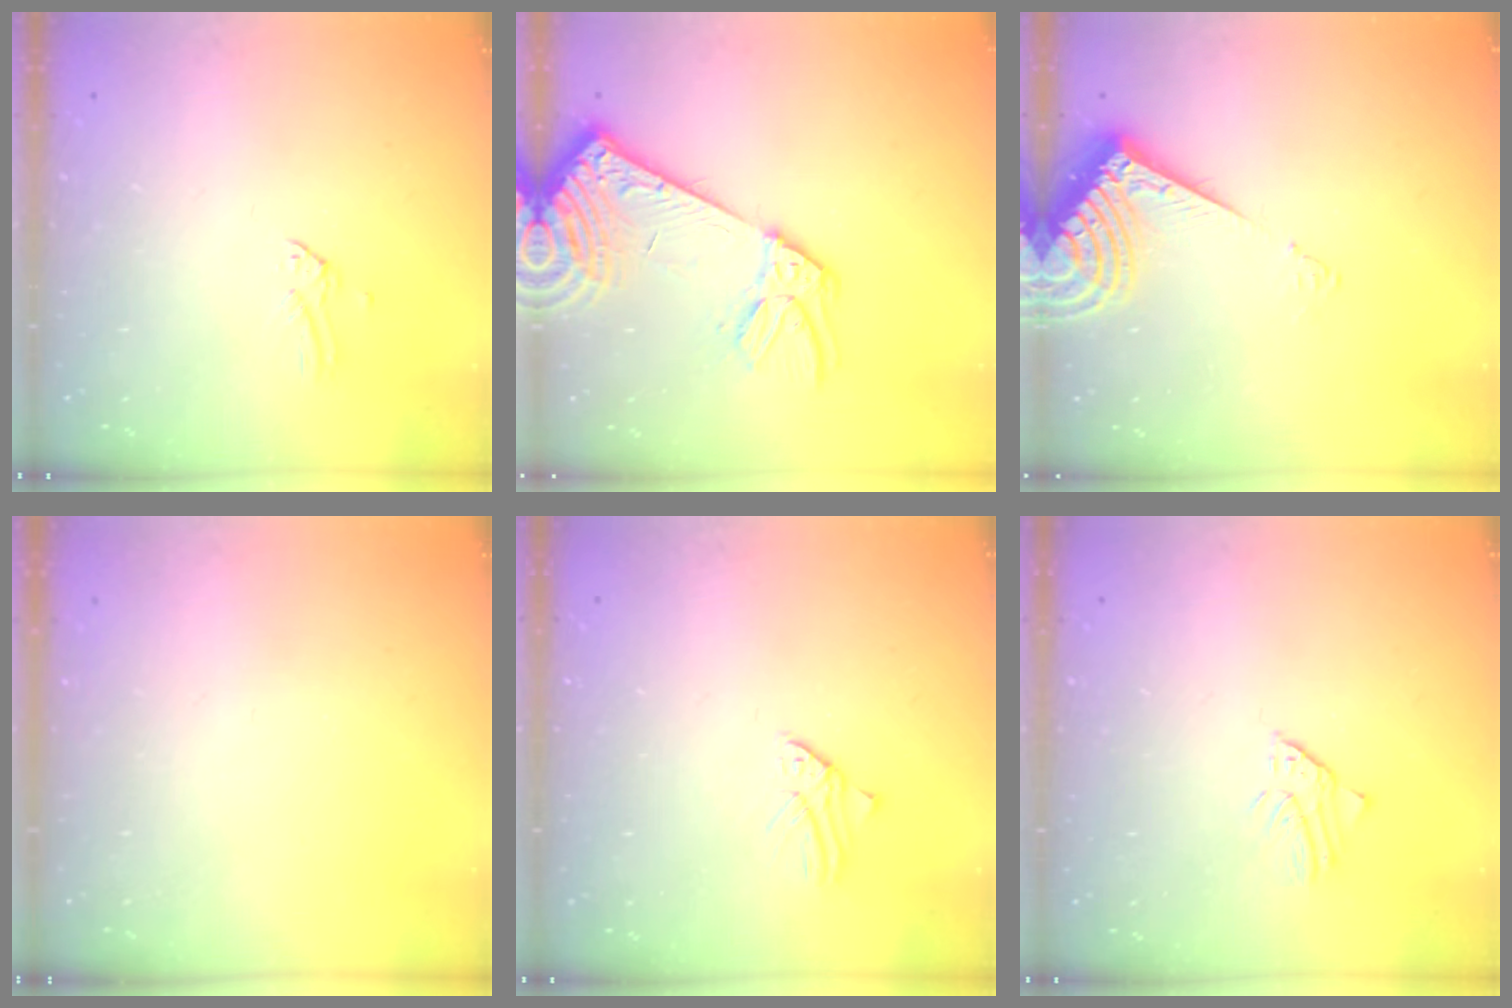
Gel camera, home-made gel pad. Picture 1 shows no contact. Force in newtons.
{"total": 13.1, "press": 12.8, "slide": 2.8}
{"total": 9.5, "press": 9.4, "slide": 1.4}
{"total": 0.0}
{"total": 1.1, "press": 1.1, "slide": 0.0}
{"total": 2.3, "press": 2.3, "slide": 0.1}